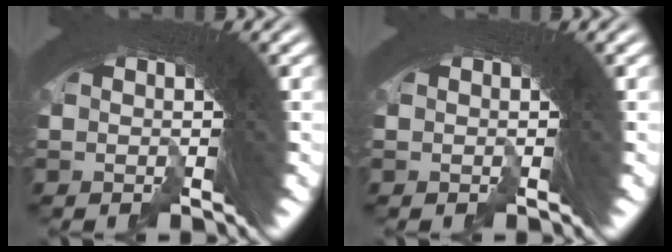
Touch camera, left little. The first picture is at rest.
{"total": 0.0}